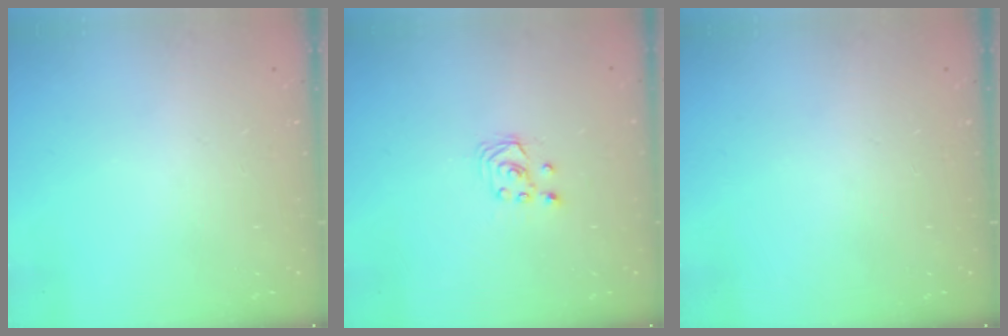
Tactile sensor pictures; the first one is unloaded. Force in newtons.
{"total": 2.6, "press": 2.6, "slide": 0.3}
{"total": 0.0}